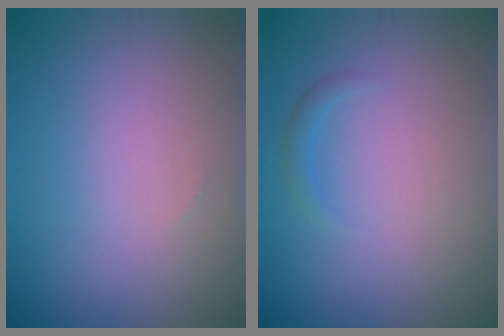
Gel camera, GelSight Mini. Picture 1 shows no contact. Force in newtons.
{"total": 0.8, "press": 0.8, "slide": 0.1}